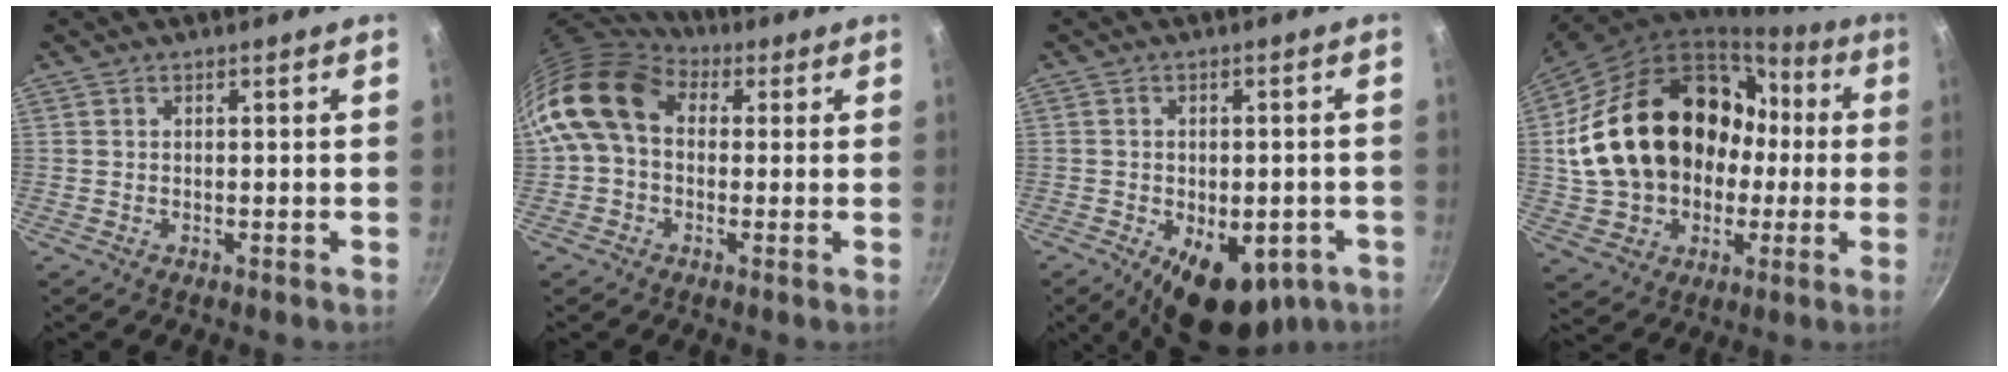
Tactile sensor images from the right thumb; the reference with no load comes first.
{"total": 13.3, "force": [2.1, 9.9, 8.7], "torque": [-0.143, 0.020, 0.017]}
{"total": 13.7, "force": [-5.9, 7.6, 9.7], "torque": [-0.096, 0.004, -0.066]}
{"total": 26.7, "force": [1.4, 20.1, 17.6], "torque": [-0.288, 0.059, 0.051]}